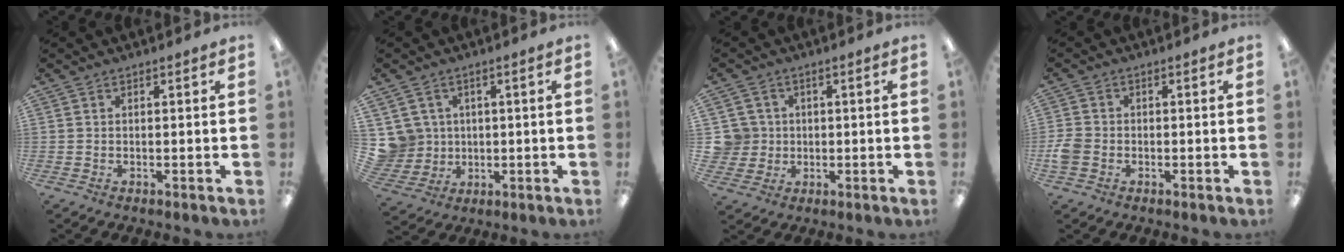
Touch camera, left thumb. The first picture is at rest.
{"total": 6.7, "force": [2.0, 6.4, 0.2], "torque": [-0.024, -0.003, 0.045]}
{"total": 6.9, "force": [0.9, 6.8, 0.9], "torque": [-0.045, 0.009, 0.022]}
{"total": 4.2, "force": [-1.2, 3.3, 2.3], "torque": [-0.040, 0.009, -0.020]}